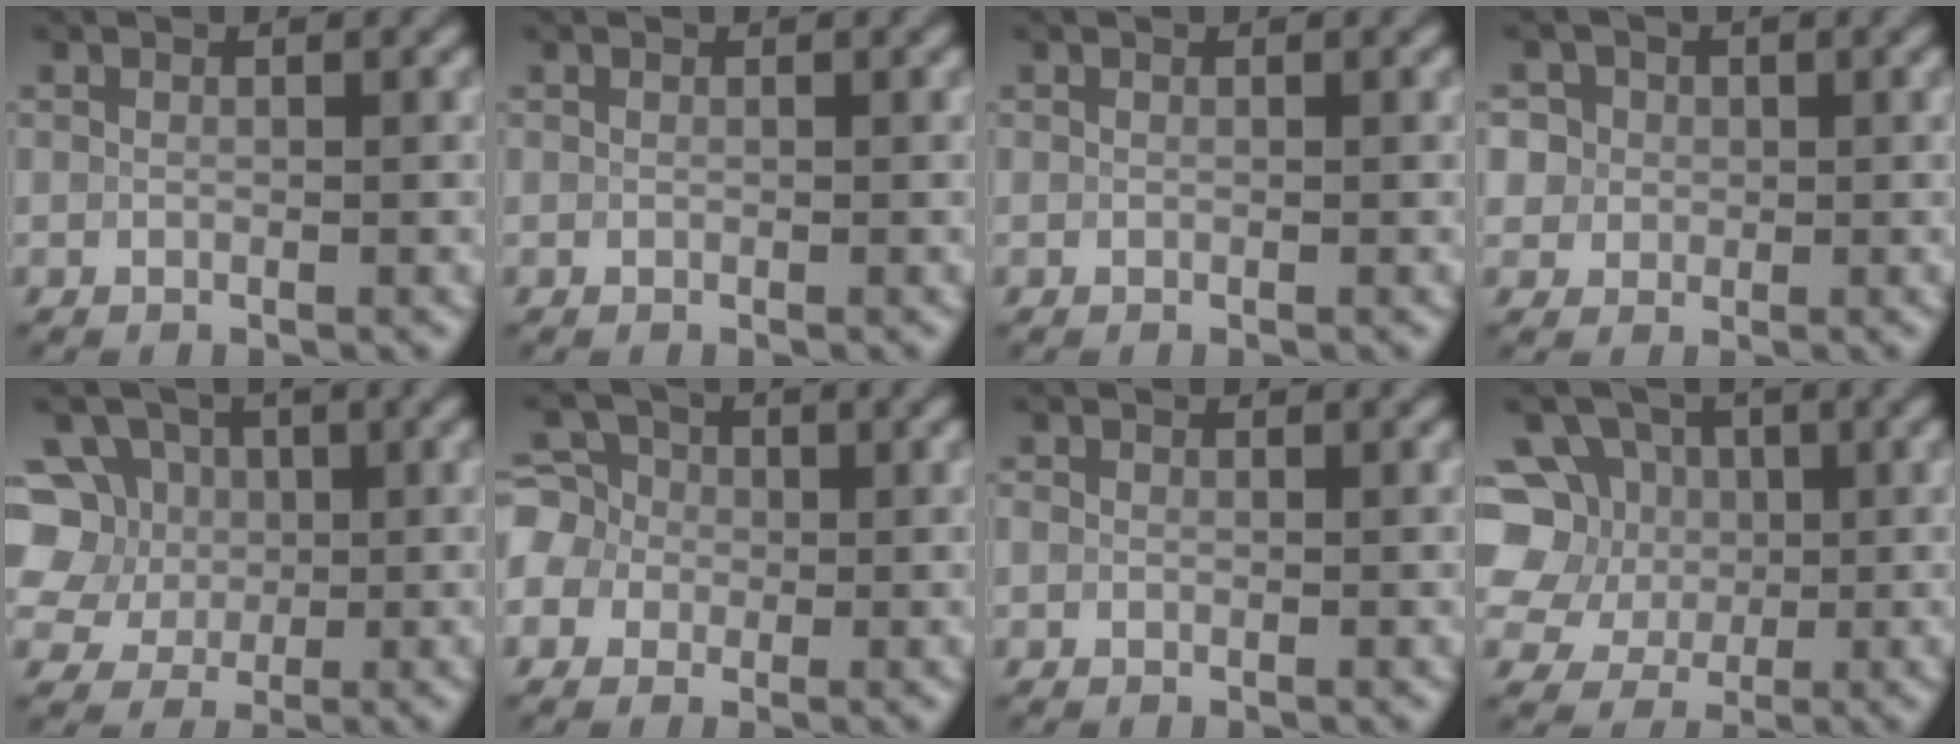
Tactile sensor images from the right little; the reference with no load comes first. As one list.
[{"total": 0.0}, {"total": 0.0}, {"total": 4.4, "force": [0.5, 4.3, 1.0], "torque": [0.002, 0.030, -0.019]}, {"total": 6.0, "force": [1.4, 5.6, 1.7], "torque": [-0.015, 0.026, 0.008]}, {"total": 5.5, "force": [-1.7, 5.1, 1.3], "torque": [-0.014, 0.014, -0.062]}, {"total": 0.0}, {"total": 6.4, "force": [0.9, 6.0, 1.9], "torque": [-0.035, 0.030, -0.009]}]